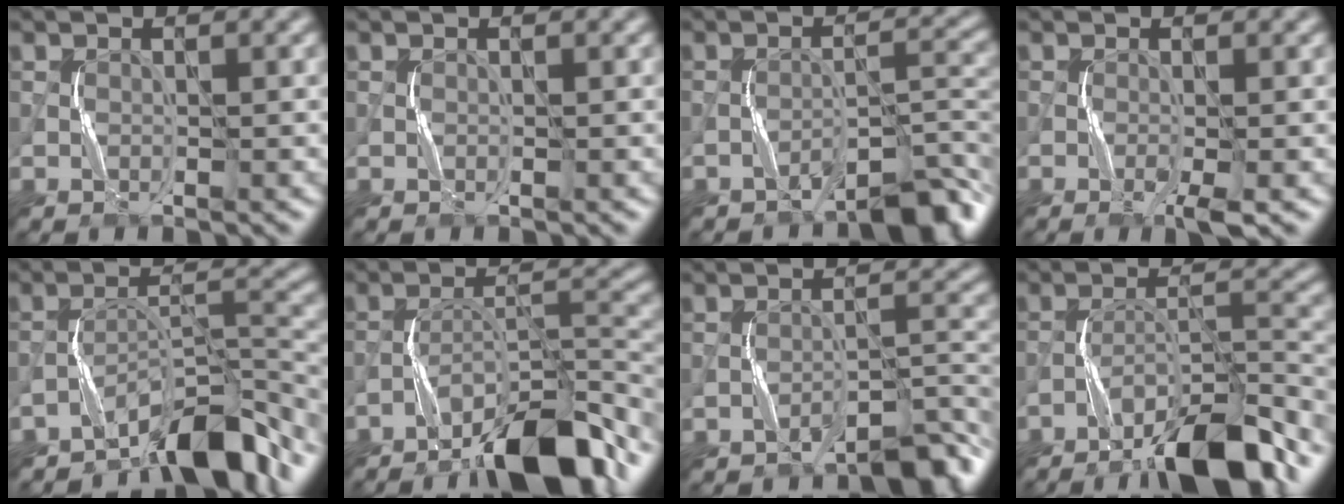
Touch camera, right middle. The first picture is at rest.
{"total": 0.0}
{"total": 5.1, "force": [-4.2, 1.2, 2.6], "torque": [-0.027, 0.017, -0.066]}
{"total": 1.7, "force": [-0.9, -0.1, 1.4], "torque": [-0.030, -0.001, -0.020]}
{"total": 7.6, "force": [-6.5, 1.6, 3.6], "torque": [-0.042, 0.012, -0.114]}
{"total": 10.5, "force": [-8.1, 2.3, 6.3], "torque": [-0.093, 0.020, -0.143]}
{"total": 4.5, "force": [-3.9, 0.9, 2.1], "torque": [-0.023, 0.016, -0.063]}
{"total": 9.4, "force": [-7.3, 1.6, 5.7], "torque": [-0.087, 0.016, -0.128]}